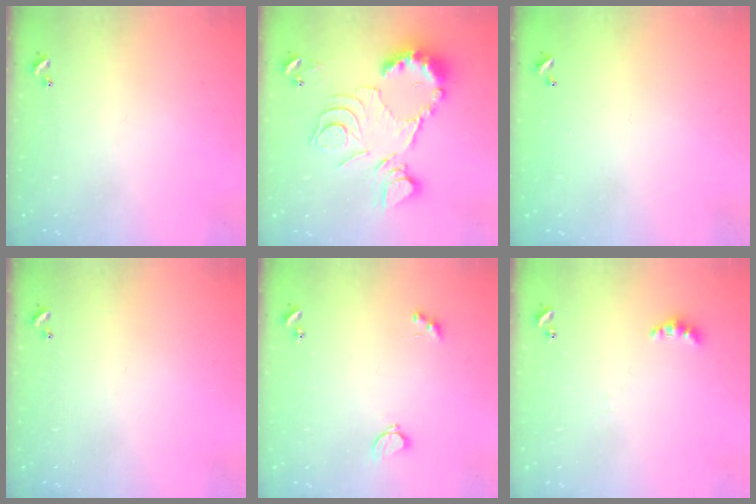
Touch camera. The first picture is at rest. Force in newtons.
{"total": 18.4, "press": 18.4, "slide": 1.7}
{"total": 3.0, "press": 3.0, "slide": 0.1}
{"total": 0.0}
{"total": 2.0, "press": 1.9, "slide": 0.5}
{"total": 4.0, "press": 3.9, "slide": 0.8}